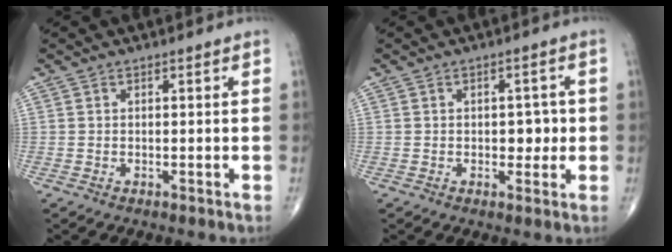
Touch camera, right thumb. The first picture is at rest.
{"total": 3.9, "force": [-0.2, 2.4, 3.0], "torque": [-0.016, 0.003, -0.002]}